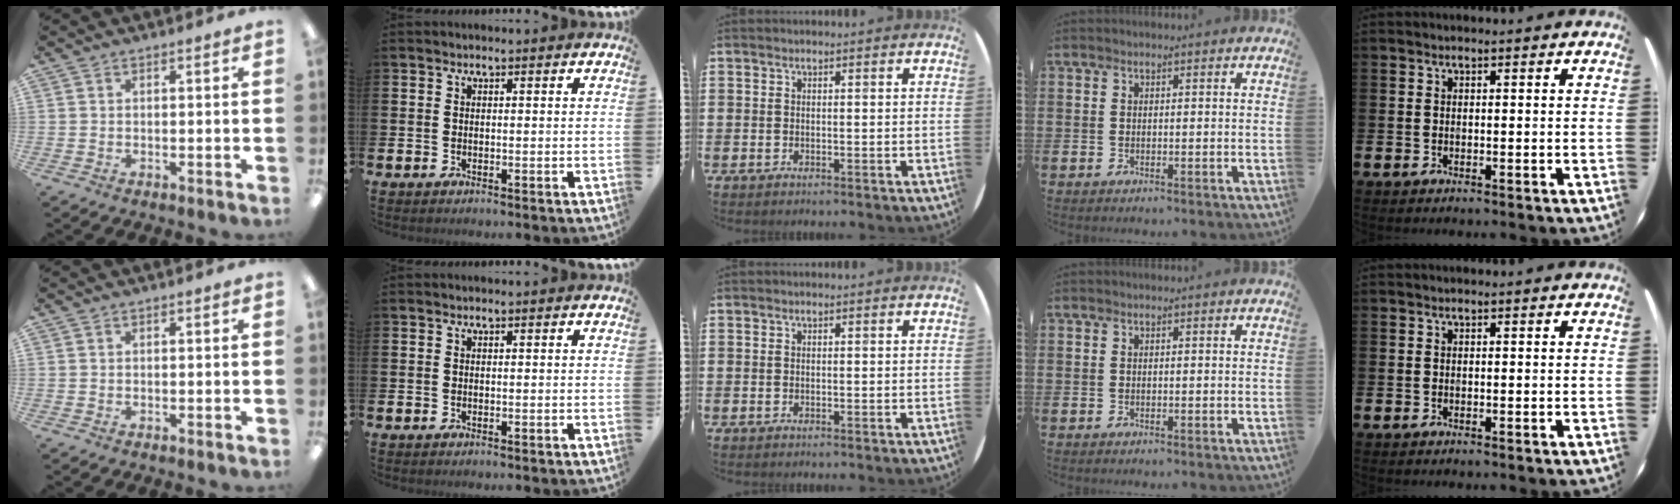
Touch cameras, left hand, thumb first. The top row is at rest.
{}